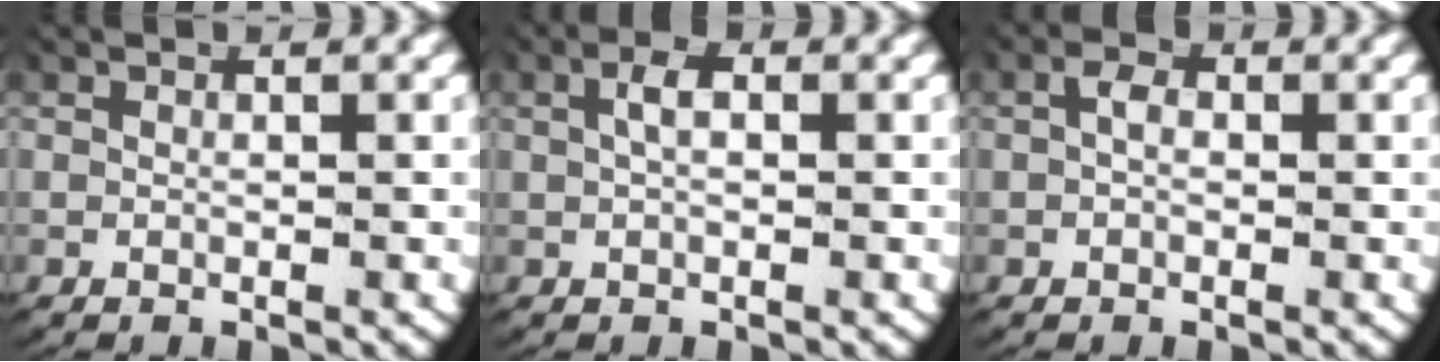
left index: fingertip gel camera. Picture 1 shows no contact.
{"total": 1.9, "force": [0.5, 0.9, 1.7], "torque": [-0.038, 0.001, 0.007]}
{"total": 1.5, "force": [0.2, 0.9, 1.2], "torque": [-0.027, -0.004, 0.007]}